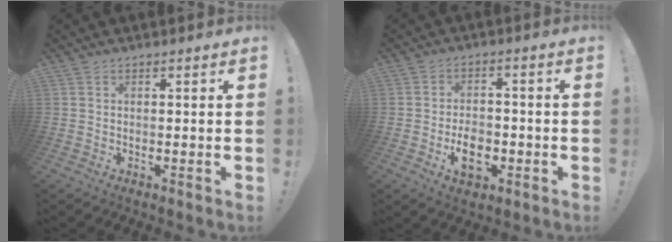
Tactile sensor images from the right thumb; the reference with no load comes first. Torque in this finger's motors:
{"motor_torque": [-0.03, 0.11, 0.87, -0.54, 0.01]}